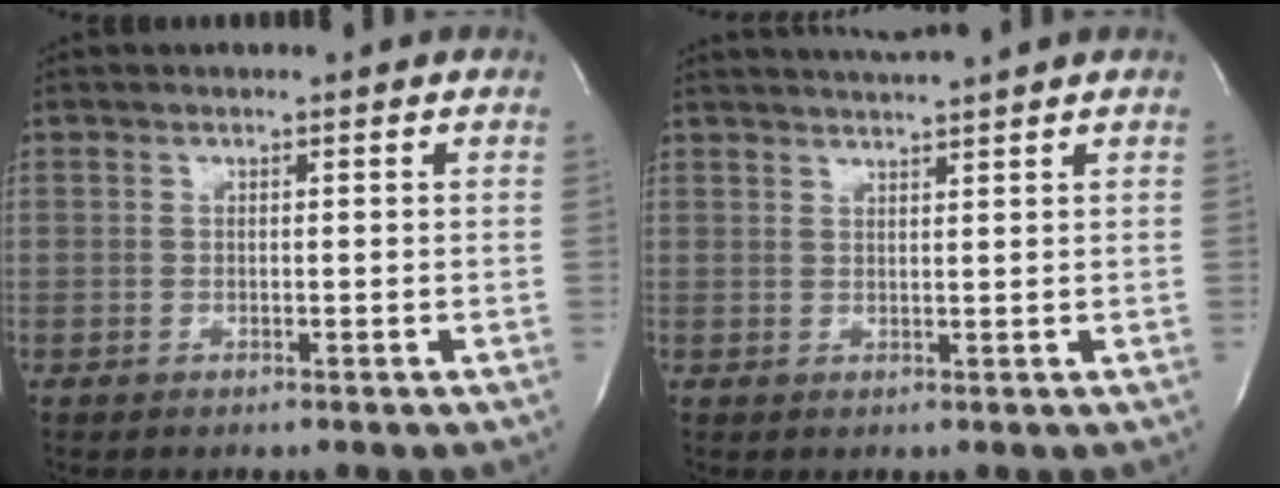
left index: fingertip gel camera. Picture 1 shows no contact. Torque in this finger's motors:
{"motor_torque": [0.03, -0.19, 0.14, 0.05]}